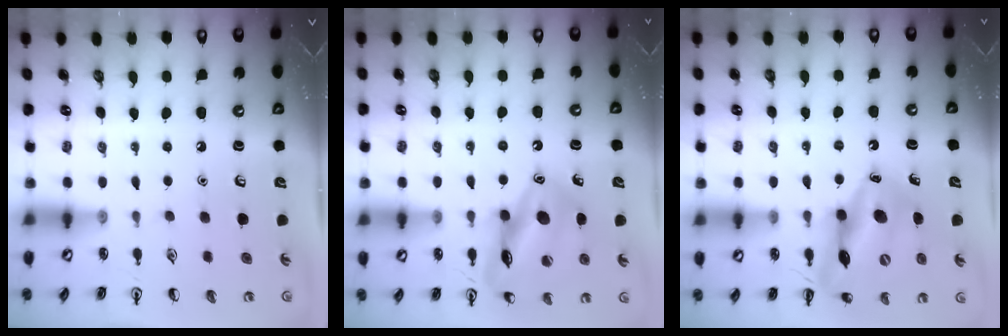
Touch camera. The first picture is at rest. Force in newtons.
{"total": 14.4, "press": 14.3, "slide": 1.6}
{"total": 16.9, "press": 16.5, "slide": 3.6}